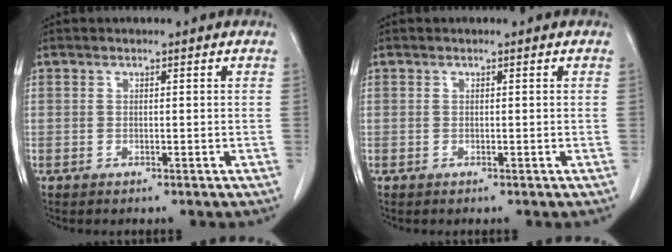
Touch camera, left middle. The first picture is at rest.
{"total": 0.0}